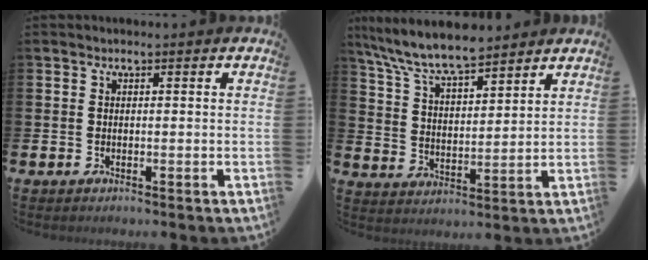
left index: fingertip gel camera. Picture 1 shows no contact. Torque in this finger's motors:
{"motor_torque": [0.74, -0.64, 0.64, 0.13]}